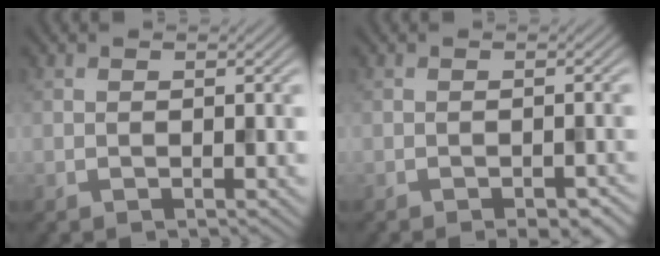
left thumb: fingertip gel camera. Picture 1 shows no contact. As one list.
[{"total": 3.0, "force": [-2.3, 0.9, 1.8], "torque": [-0.027, -0.004, -0.020]}]